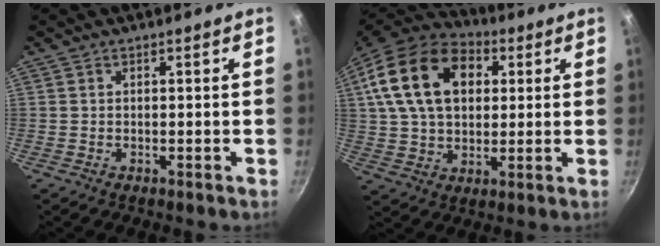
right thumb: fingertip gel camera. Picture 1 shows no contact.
{"total": 21.0, "force": [6.0, 14.2, 14.2], "torque": [-0.235, 0.012, 0.097]}